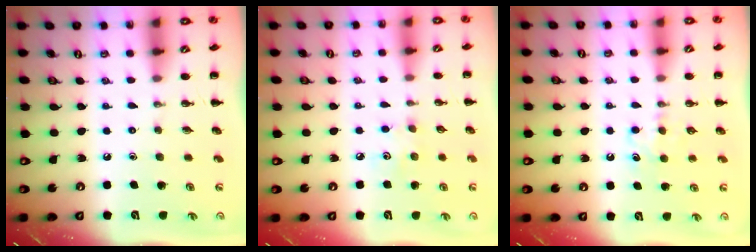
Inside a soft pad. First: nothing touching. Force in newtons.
{"total": 3.8, "press": 3.7, "slide": 0.9}
{"total": 5.0, "press": 4.8, "slide": 1.5}